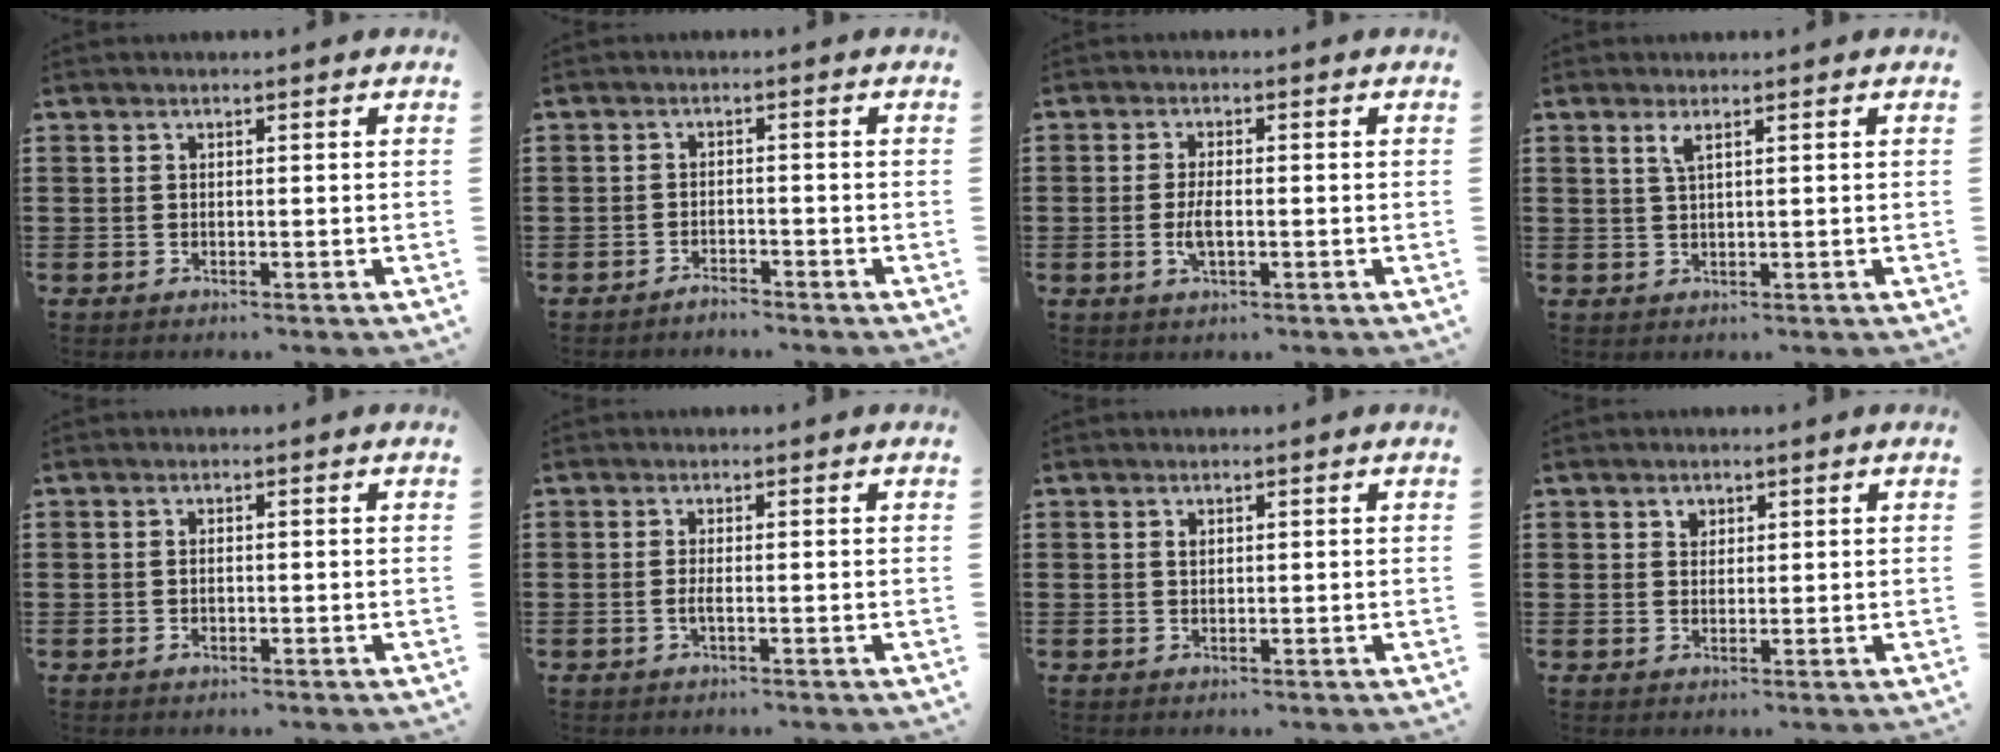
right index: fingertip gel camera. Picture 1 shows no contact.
{"total": 1.7, "force": [-1.7, 0.2, 0.1], "torque": [-0.008, 0.004, -0.035]}
{"total": 3.3, "force": [-0.6, 1.1, 3.0], "torque": [-0.068, -0.004, -0.016]}
{"total": 1.8, "force": [0.9, 0.3, 1.5], "torque": [-0.033, 0.002, 0.015]}
{"total": 0.9, "force": [-0.3, 0.3, 0.8], "torque": [-0.018, -0.003, -0.005]}
{"total": 1.3, "force": [-0.5, 0.0, 1.2], "torque": [-0.028, -0.004, -0.011]}
{"total": 0.8, "force": [0.3, 0.5, 0.5], "torque": [-0.012, 0.003, 0.006]}
{"total": 1.5, "force": [0.9, 1.1, 0.5], "torque": [-0.011, 0.004, 0.018]}